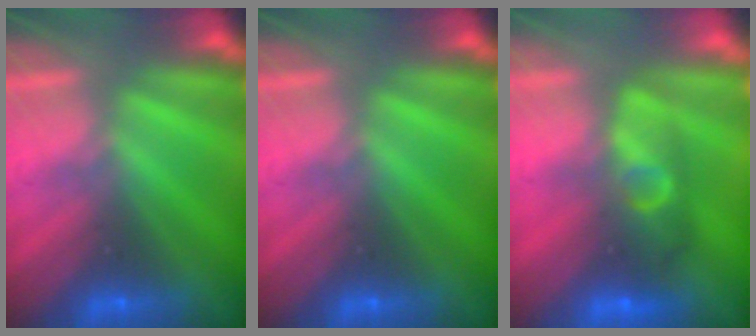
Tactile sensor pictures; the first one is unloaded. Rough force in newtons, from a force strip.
{"total": 0.0}
{"total": 7.3}